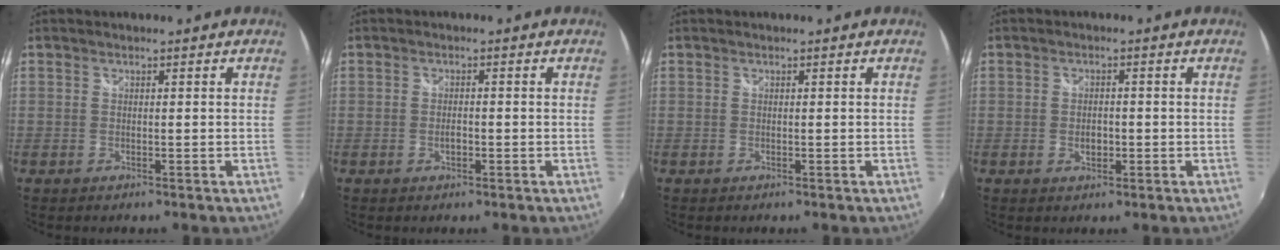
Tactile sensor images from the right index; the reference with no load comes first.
{"total": 1.6, "force": [-0.6, 0.9, 1.2], "torque": [-0.022, 0.000, -0.010]}
{"total": 0.0}
{"total": 2.5, "force": [-0.6, 1.7, 1.7], "torque": [-0.028, 0.000, -0.010]}